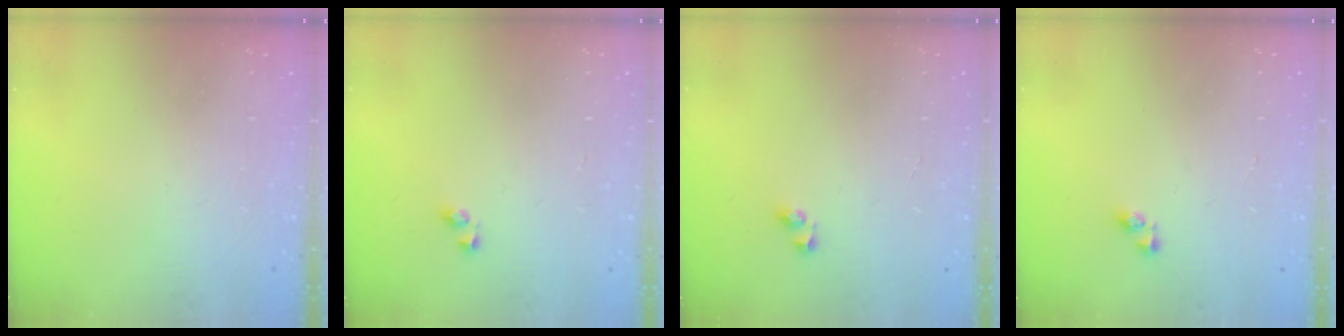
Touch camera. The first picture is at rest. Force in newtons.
{"total": 2.9, "press": 2.7, "slide": 1.1}
{"total": 2.7, "press": 2.6, "slide": 0.6}
{"total": 3.9, "press": 3.8, "slide": 0.7}